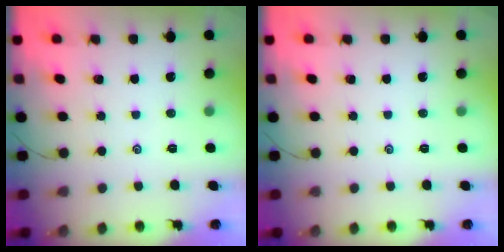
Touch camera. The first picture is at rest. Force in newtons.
{"total": 0.0}